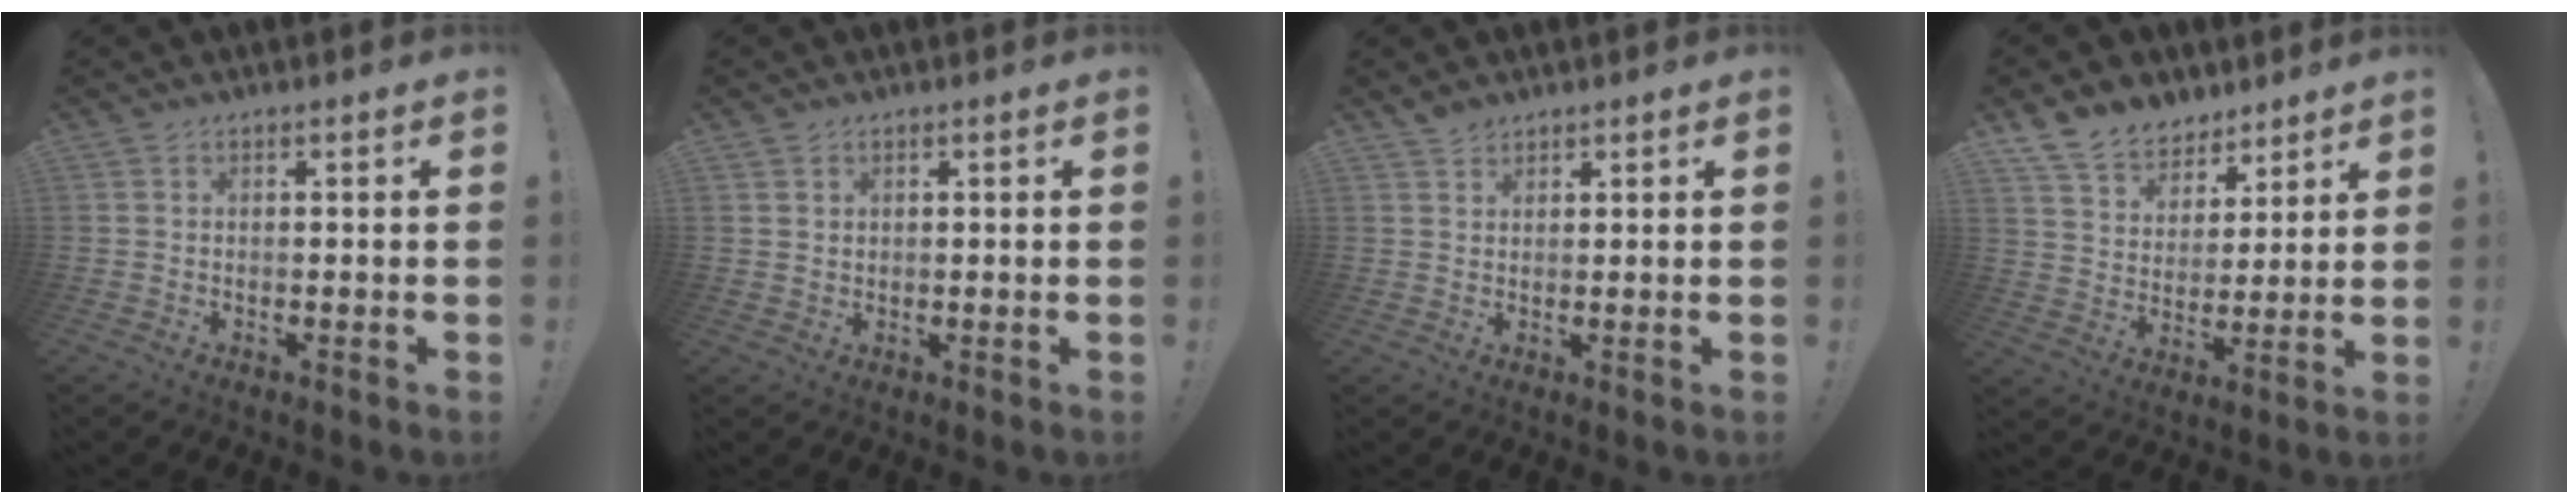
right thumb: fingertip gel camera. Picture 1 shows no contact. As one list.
[{"total": 1.6, "force": [1.1, 1.1, 0.4], "torque": [-0.001, -0.006, 0.020]}, {"total": 2.3, "force": [2.0, 1.0, 0.6], "torque": [-0.012, -0.008, 0.039]}, {"total": 11.8, "force": [8.9, 7.3, 2.5], "torque": [-0.051, -0.064, 0.176]}]